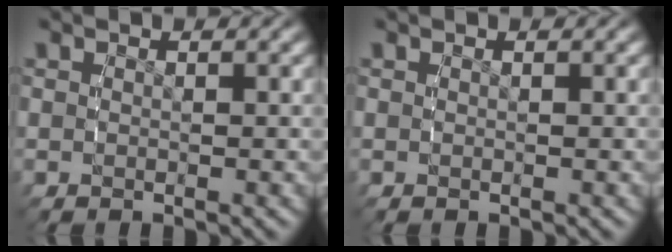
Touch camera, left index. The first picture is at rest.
{"total": 0.0}